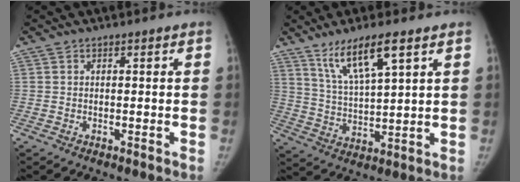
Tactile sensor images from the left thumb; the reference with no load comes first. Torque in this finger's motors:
{"motor_torque": [0.10, 0.13, 0.16, -0.11, 0.08]}